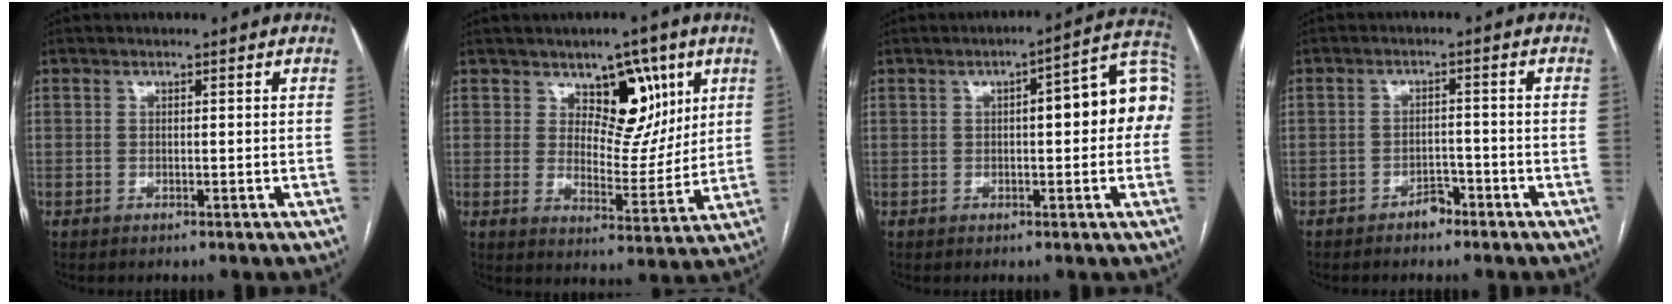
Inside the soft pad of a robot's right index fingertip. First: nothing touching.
{"total": 9.1, "force": [4.6, 5.3, 5.9], "torque": [-0.072, 0.002, 0.076]}
{"total": 11.0, "force": [0.9, 2.8, 10.6], "torque": [-0.132, 0.043, 0.007]}
{"total": 2.6, "force": [-2.0, 1.3, 1.1], "torque": [-0.016, 0.006, -0.030]}